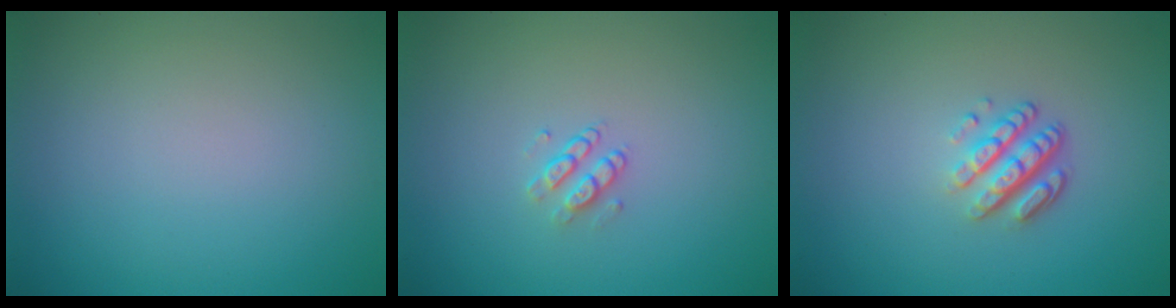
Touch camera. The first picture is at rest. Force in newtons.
{"total": 1.4, "press": 1.0, "slide": 1.0}
{"total": 3.4, "press": 2.5, "slide": 2.4}